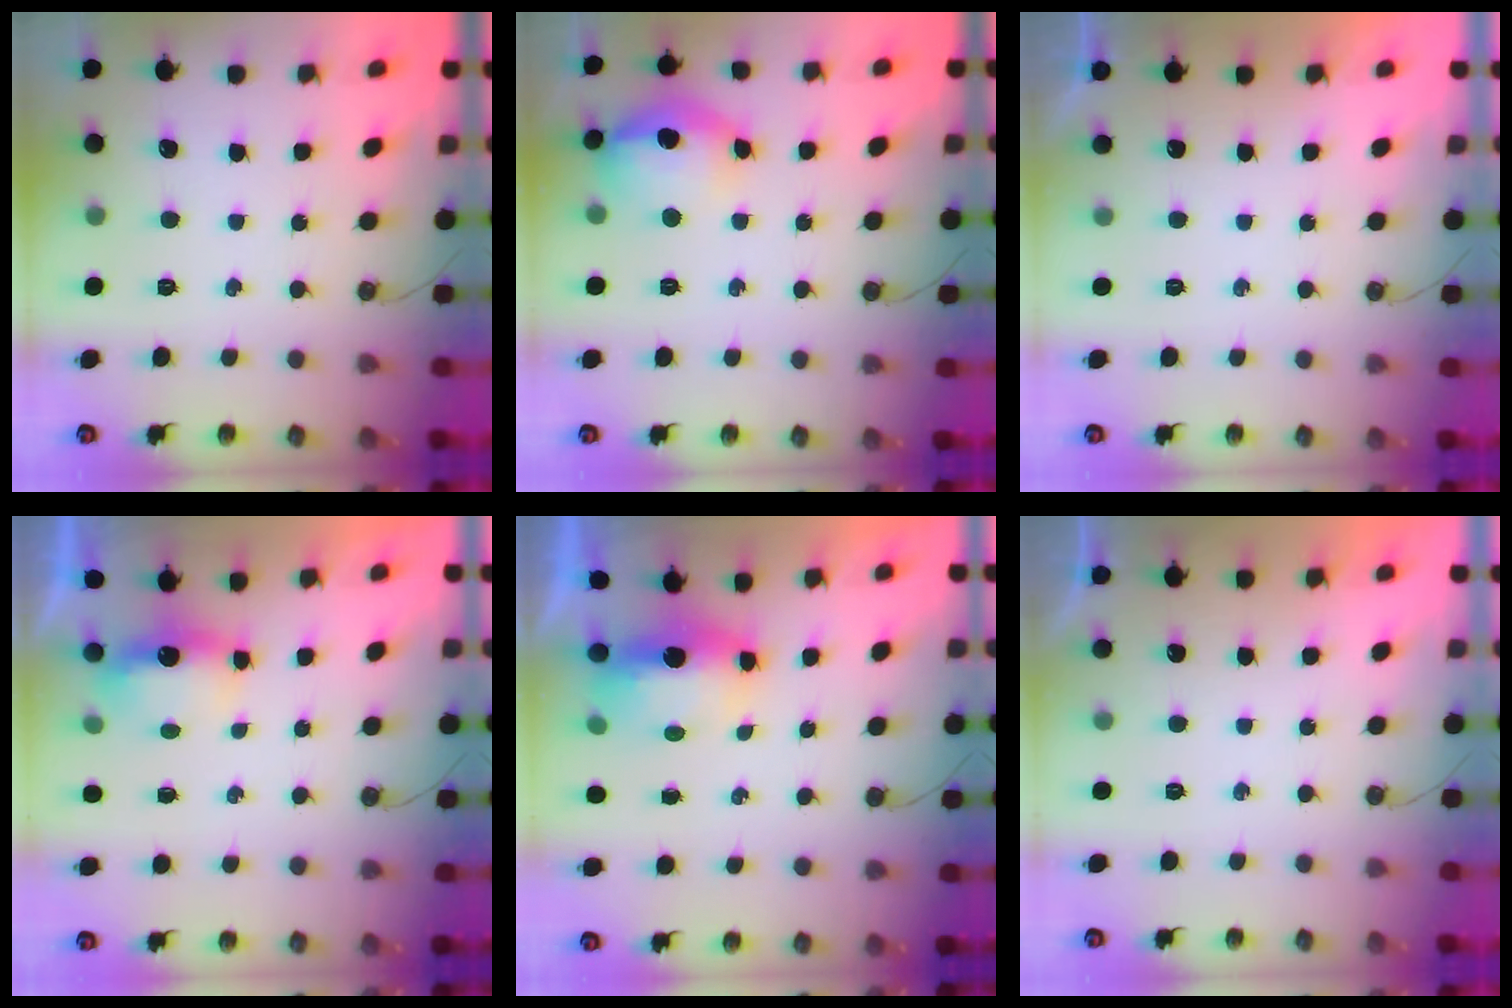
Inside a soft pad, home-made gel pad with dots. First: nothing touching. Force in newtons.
{"total": 14.4, "press": 14.3, "slide": 1.5}
{"total": 0.0}
{"total": 4.8, "press": 4.6, "slide": 1.3}
{"total": 8.3, "press": 7.1, "slide": 4.2}
{"total": 0.0}